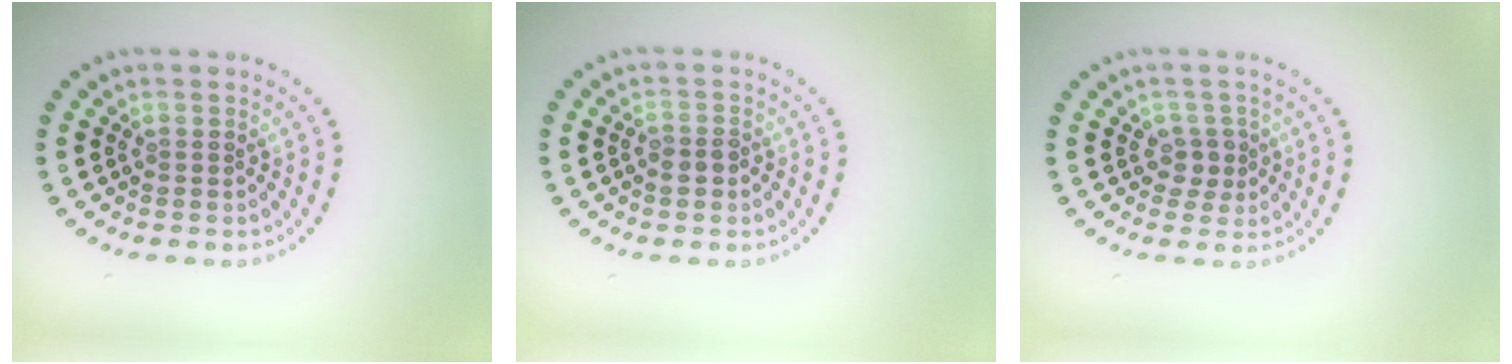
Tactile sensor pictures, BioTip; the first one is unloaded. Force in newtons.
{"total": 1.6, "press": 1.4, "slide": 0.7}
{"total": 1.7, "press": 1.5, "slide": 0.9}